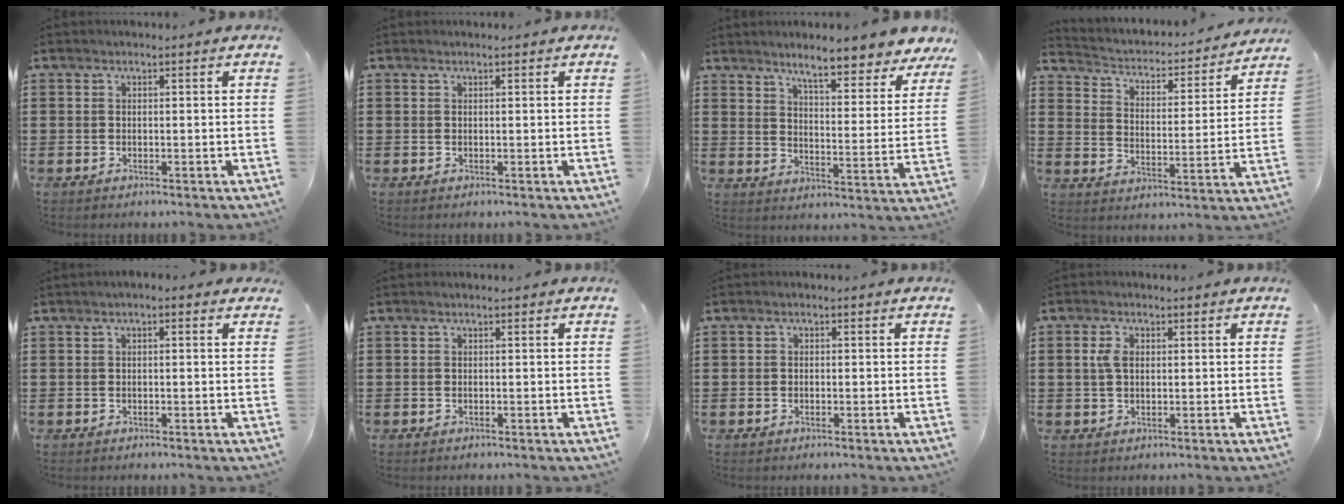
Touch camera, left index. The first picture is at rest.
{"total": 0.0}
{"total": 7.2, "force": [6.5, 0.0, 3.1], "torque": [-0.068, -0.046, 0.106]}
{"total": 2.1, "force": [1.9, 0.6, 0.4], "torque": [-0.025, -0.026, 0.021]}
{"total": 0.9, "force": [0.0, 0.3, 0.9], "torque": [-0.016, 0.001, -0.001]}
{"total": 0.0}
{"total": 1.0, "force": [-0.3, 0.9, 0.3], "torque": [-0.009, 0.003, -0.007]}
{"total": 2.9, "force": [0.5, 1.8, 2.2], "torque": [-0.054, 0.006, 0.006]}